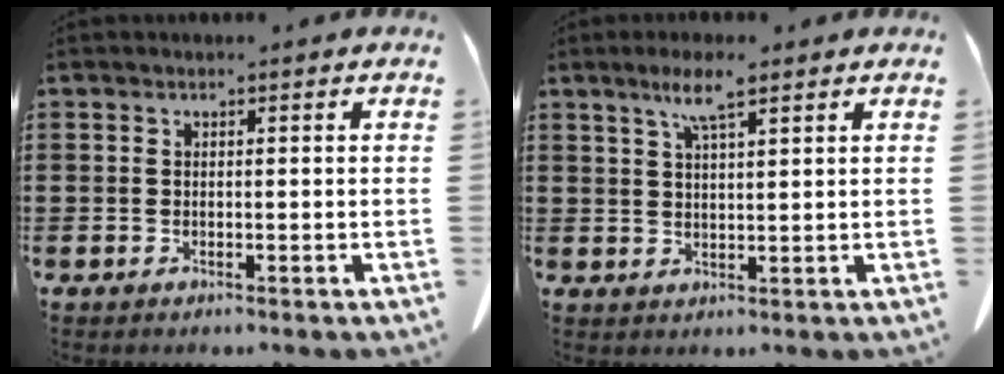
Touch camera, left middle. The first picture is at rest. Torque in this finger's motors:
{"motor_torque": [1.21, -0.35, 0.16, 0.11]}